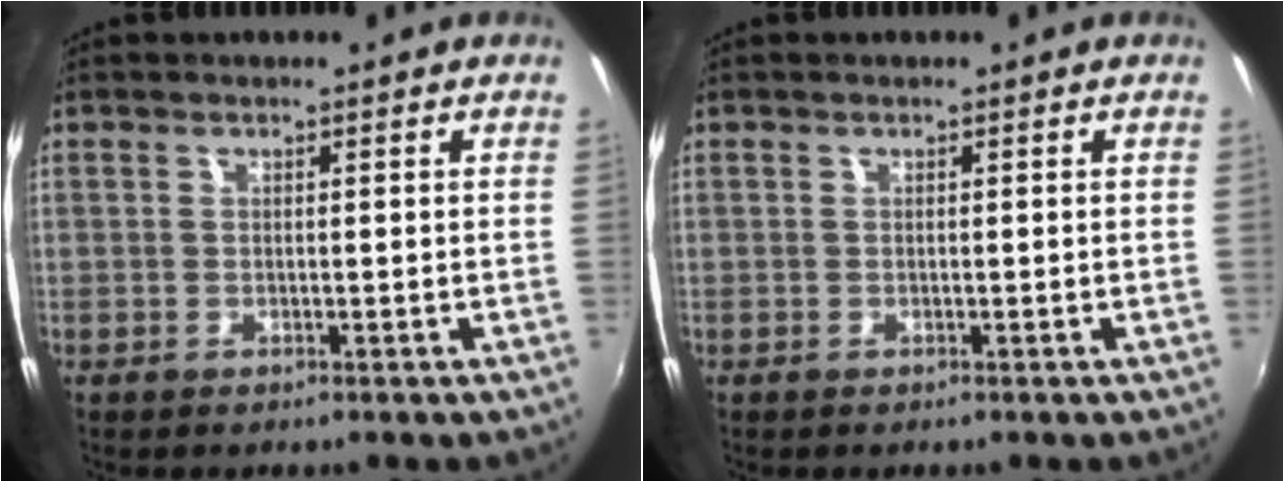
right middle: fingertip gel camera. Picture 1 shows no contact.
{"total": 0.0}